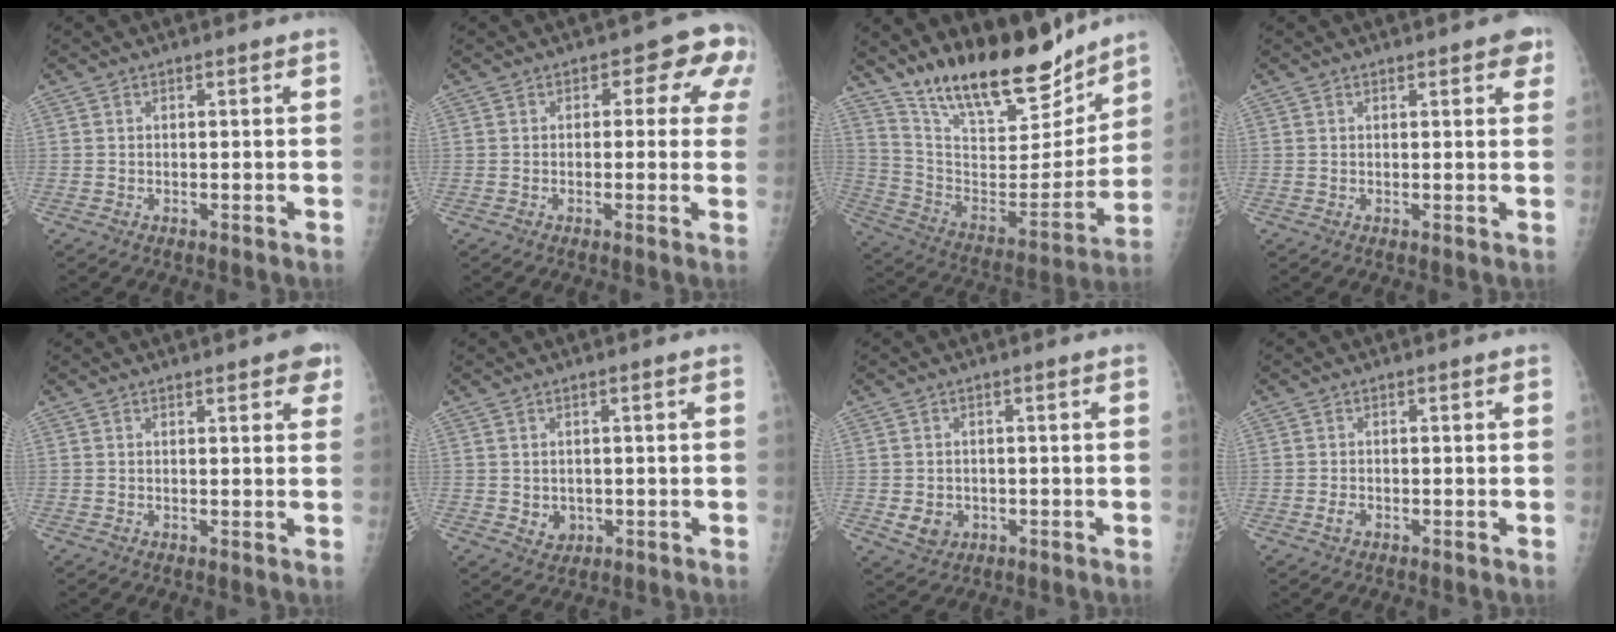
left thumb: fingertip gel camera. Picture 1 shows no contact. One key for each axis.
{"total": 7.3, "fx": 2.0, "fy": 4.6, "fz": 5.4, "tx": -0.004, "ty": 0.010, "tz": 0.008}
{"total": 22.3, "fx": 18.0, "fy": 7.1, "fz": 11.1, "tx": -0.140, "ty": -0.100, "tz": 0.310}
{"total": 3.4, "fx": 1.9, "fy": 1.4, "fz": 2.5, "tx": -0.014, "ty": -0.003, "tz": 0.017}
{"total": 3.8, "fx": 2.2, "fy": 1.5, "fz": 2.8, "tx": -0.014, "ty": -0.005, "tz": 0.020}
{"total": 2.7, "fx": -0.2, "fy": 2.3, "fz": 1.2, "tx": -0.009, "ty": -0.001, "tz": 0.007}
{"total": 3.7, "fx": -0.8, "fy": 3.2, "fz": 1.7, "tx": -0.017, "ty": 0.002, "tz": -0.003}
{"total": 1.2, "fx": -0.6, "fy": 0.8, "fz": 0.7, "tx": -0.018, "ty": 0.002, "tz": -0.013}